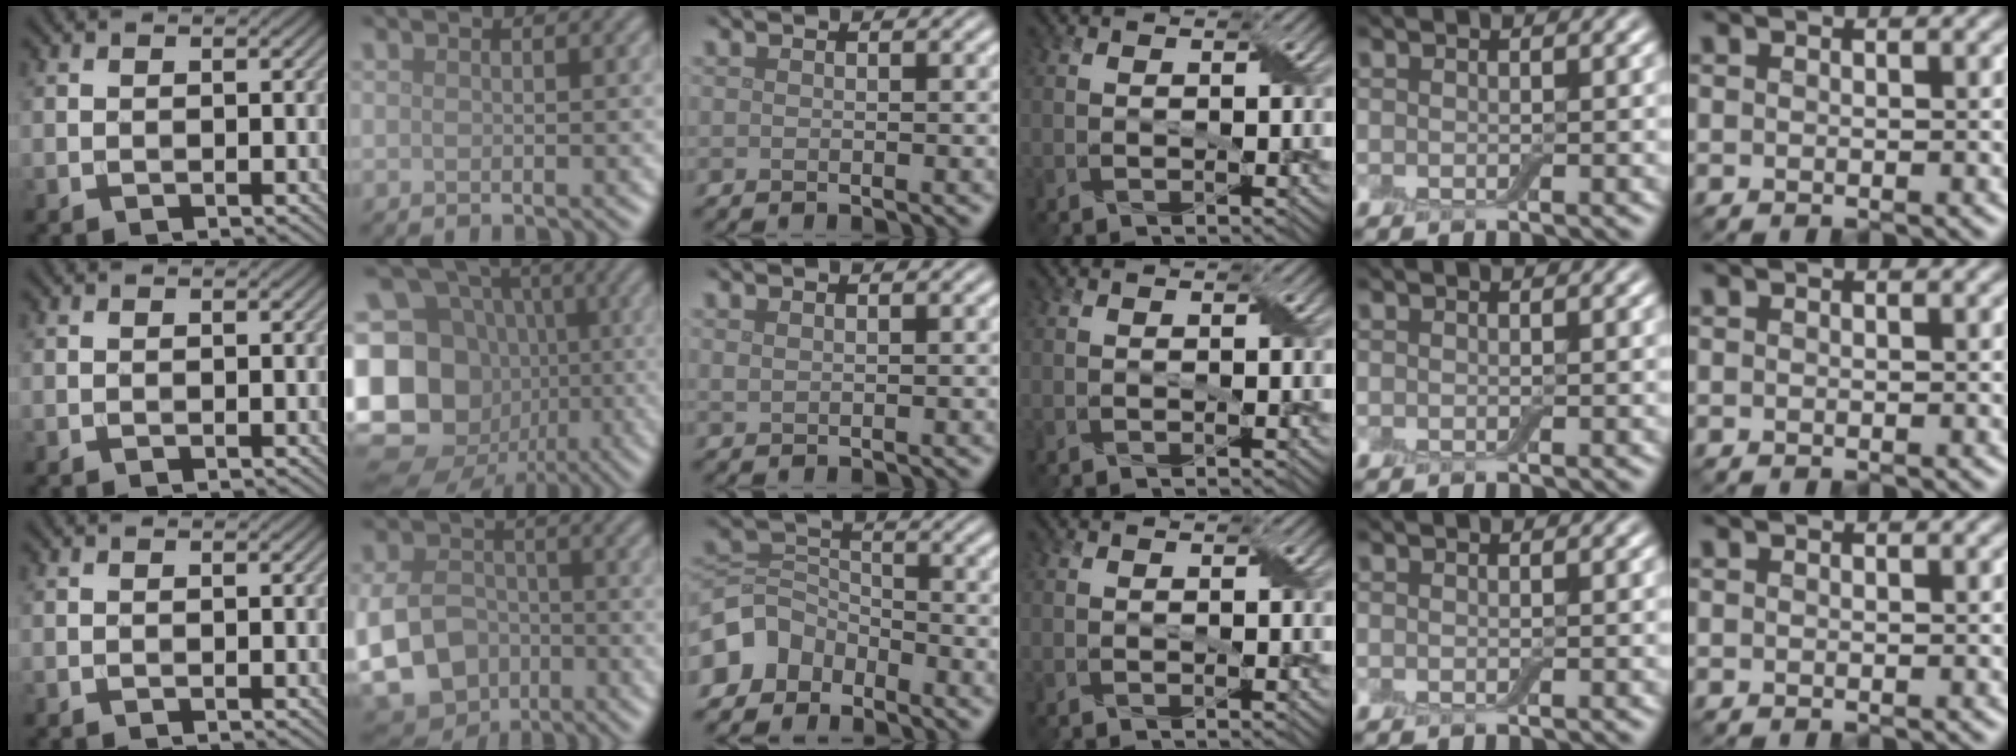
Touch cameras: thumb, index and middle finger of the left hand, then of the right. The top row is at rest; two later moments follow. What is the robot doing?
{"motion": "fold", "object": "aluminum foil"}